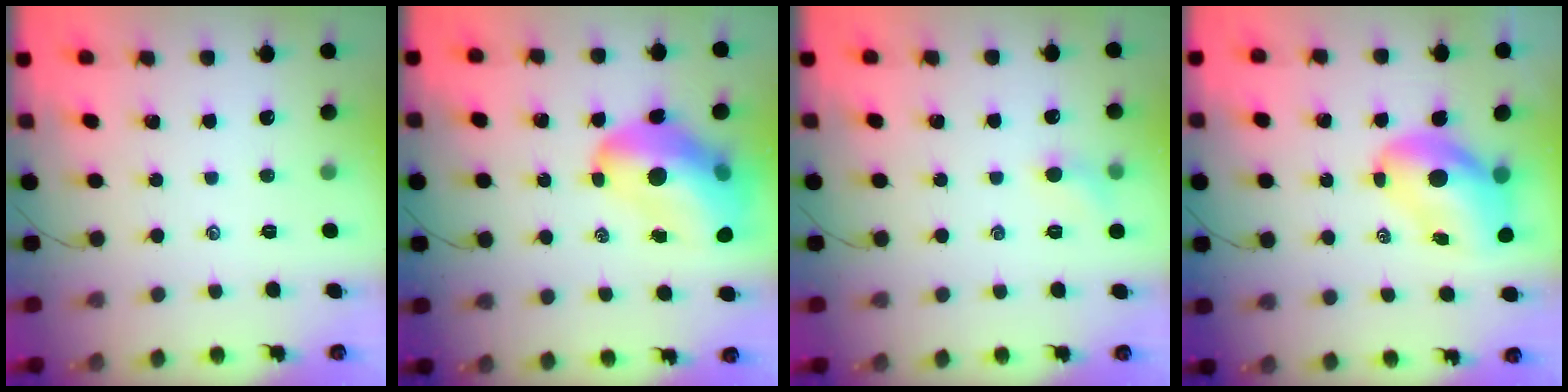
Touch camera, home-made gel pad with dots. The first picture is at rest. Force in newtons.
{"total": 17.3, "press": 16.5, "slide": 4.9}
{"total": 5.5, "press": 5.2, "slide": 1.7}
{"total": 10.5, "press": 10.1, "slide": 3.1}